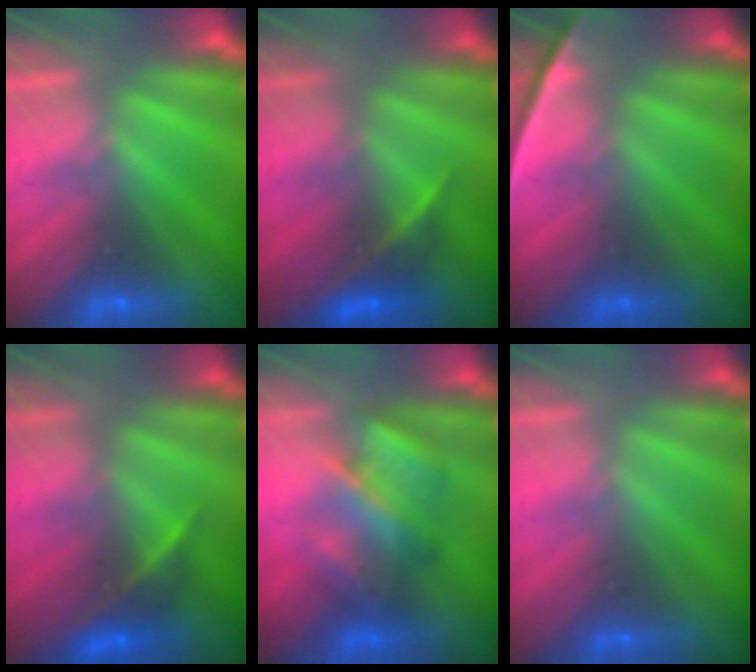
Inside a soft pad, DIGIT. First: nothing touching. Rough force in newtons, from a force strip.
{"total": 2.4}
{"total": 2.3}
{"total": 2.4}
{"total": 3.9}
{"total": 2.0}